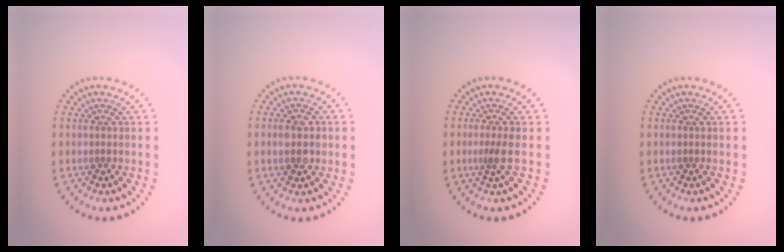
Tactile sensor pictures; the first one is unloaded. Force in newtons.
{"total": 2.8, "press": 2.8, "slide": 0.2}
{"total": 1.7, "press": 1.2, "slide": 1.1}
{"total": 0.0}